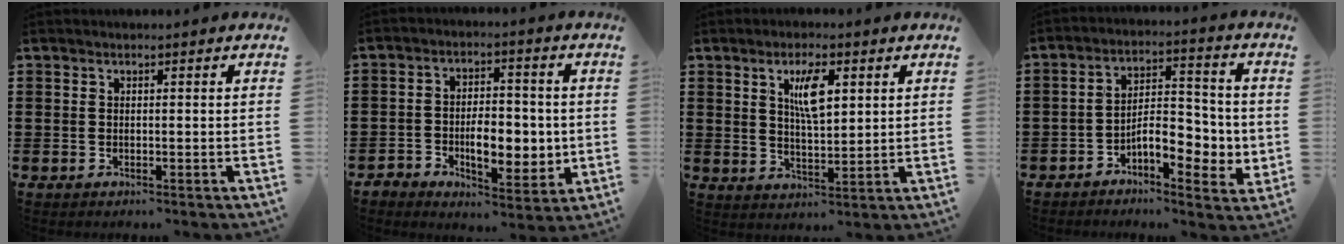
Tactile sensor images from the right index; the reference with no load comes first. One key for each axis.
{"total": 6.8, "fx": -1.3, "fy": 4.4, "fz": 5.0, "tx": -0.081, "ty": 0.002, "tz": -0.025}
{"total": 6.1, "fx": 2.3, "fy": 2.1, "fz": 5.2, "tx": -0.094, "ty": 0.001, "tz": 0.035}
{"total": 7.3, "fx": -2.5, "fy": 3.6, "fz": 5.8, "tx": -0.087, "ty": 0.000, "tz": -0.049}